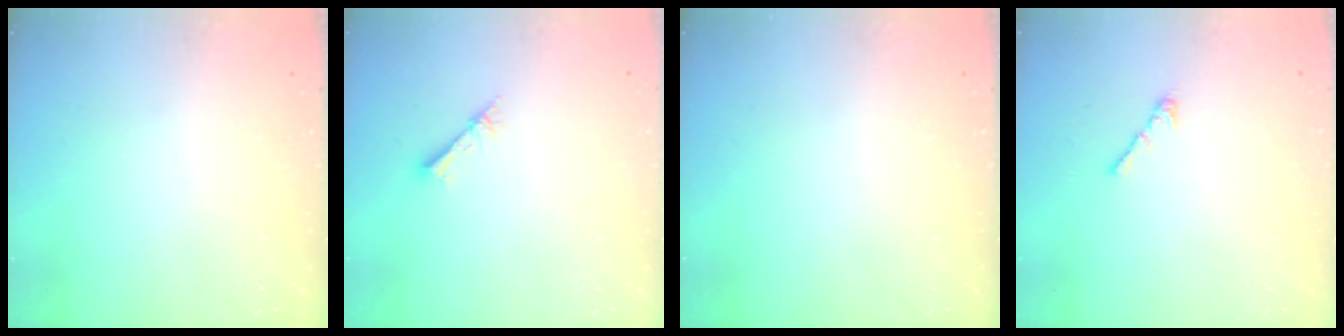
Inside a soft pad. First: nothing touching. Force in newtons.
{"total": 2.1, "press": 2.1, "slide": 0.2}
{"total": 0.0}
{"total": 3.0, "press": 2.9, "slide": 0.8}